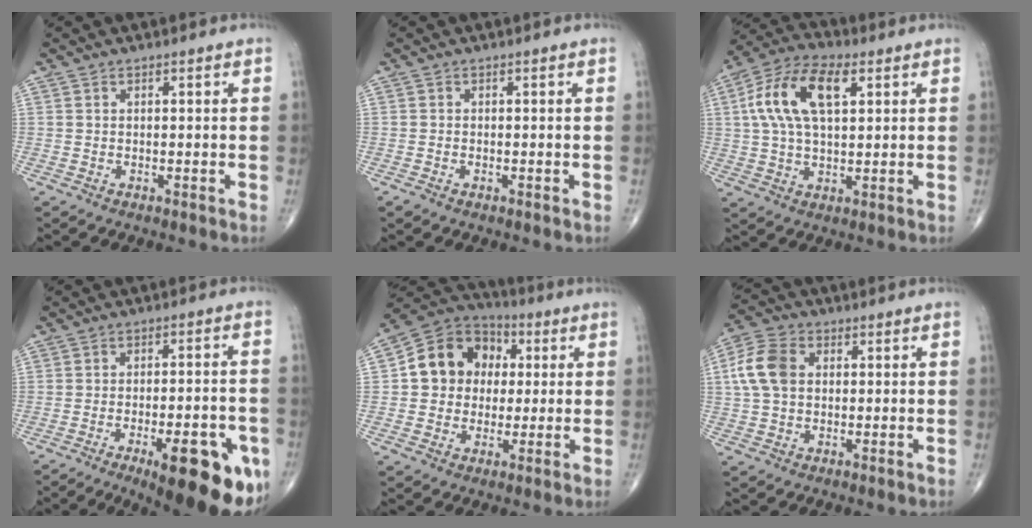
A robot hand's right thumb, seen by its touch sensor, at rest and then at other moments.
{"total": 0.9, "force": [-0.5, 0.6, 0.5], "torque": [-0.014, -0.001, -0.011]}
{"total": 14.1, "force": [4.0, 7.1, 11.5], "torque": [-0.226, 0.017, 0.070]}
{"total": 18.6, "force": [-8.6, 6.3, 15.2], "torque": [-0.146, 0.024, -0.107]}
{"total": 13.4, "force": [1.7, 11.5, 6.7], "torque": [-0.076, 0.020, 0.020]}
{"total": 9.0, "force": [1.3, 6.4, 6.1], "torque": [-0.125, 0.017, 0.020]}